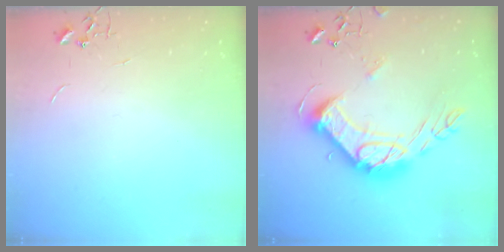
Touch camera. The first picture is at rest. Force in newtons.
{"total": 22.5, "press": 22.4, "slide": 1.7}